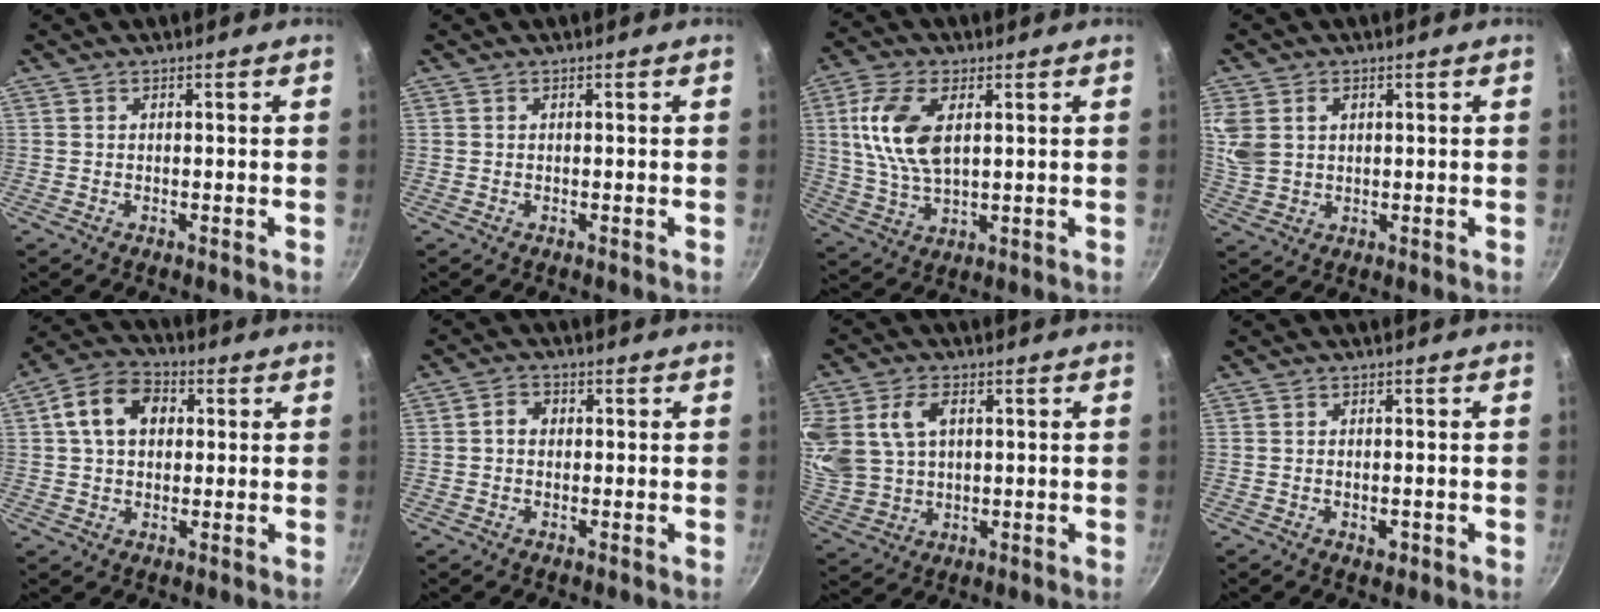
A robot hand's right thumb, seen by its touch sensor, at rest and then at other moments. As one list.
[{"total": 0.0}, {"total": 12.1, "force": [2.8, 6.4, 9.9], "torque": [-0.194, -0.004, 0.056]}, {"total": 7.8, "force": [2.6, 5.8, 4.6], "torque": [-0.092, -0.001, 0.057]}, {"total": 10.7, "force": [2.4, 7.8, 6.9], "torque": [-0.096, 0.018, 0.026]}, {"total": 3.0, "force": [0.2, 2.5, 1.8], "torque": [-0.020, 0.009, -0.001]}, {"total": 17.1, "force": [4.8, 12.8, 10.4], "torque": [-0.238, 0.015, 0.103]}, {"total": 1.9, "force": [-0.6, 1.2, 1.4], "torque": [-0.020, -0.001, -0.009]}]